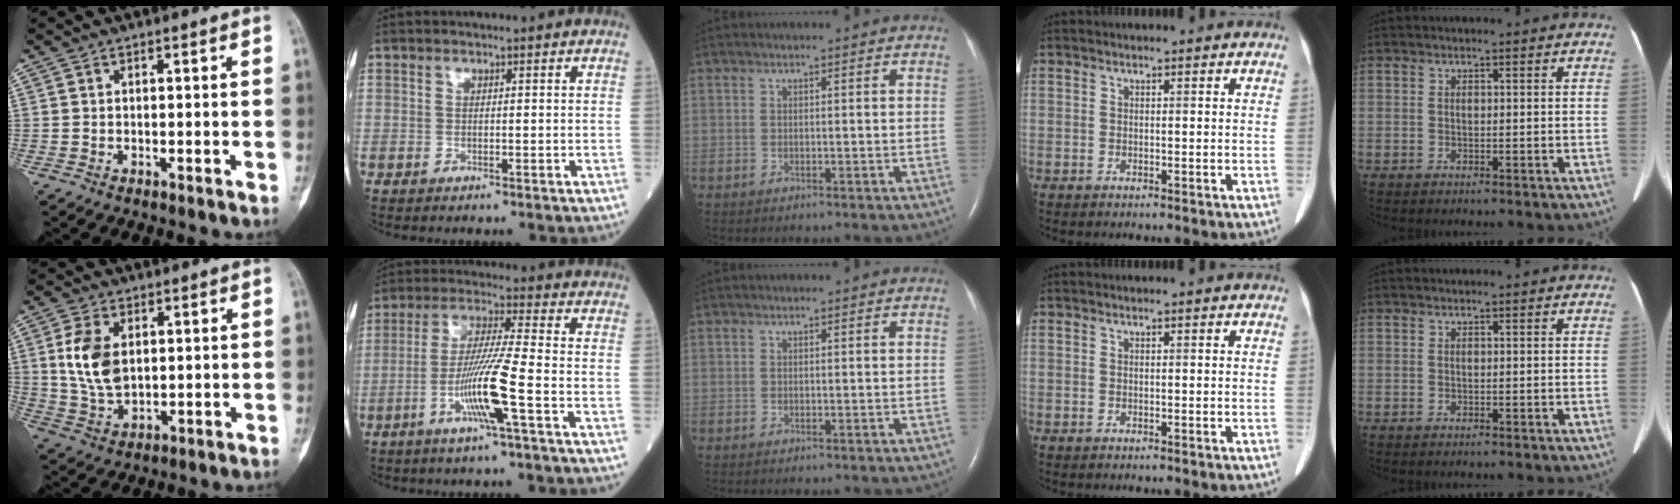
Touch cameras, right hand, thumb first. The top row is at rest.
{"thumb": {"total": 9.7, "force": [2.0, 5.9, 7.5], "torque": [-0.144, -0.009, 0.047]}, "index": {"total": 10.5, "force": [-3.8, -0.9, 9.8], "torque": [-0.193, -0.010, -0.076]}}